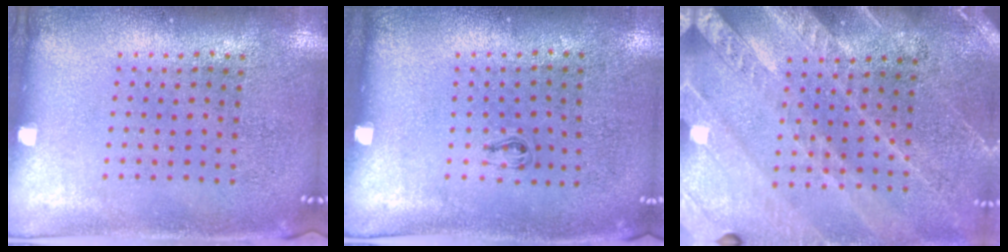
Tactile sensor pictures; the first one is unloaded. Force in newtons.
{"total": 0.5, "press": 0.3, "slide": 0.5}
{"total": 2.9, "press": 2.6, "slide": 1.4}